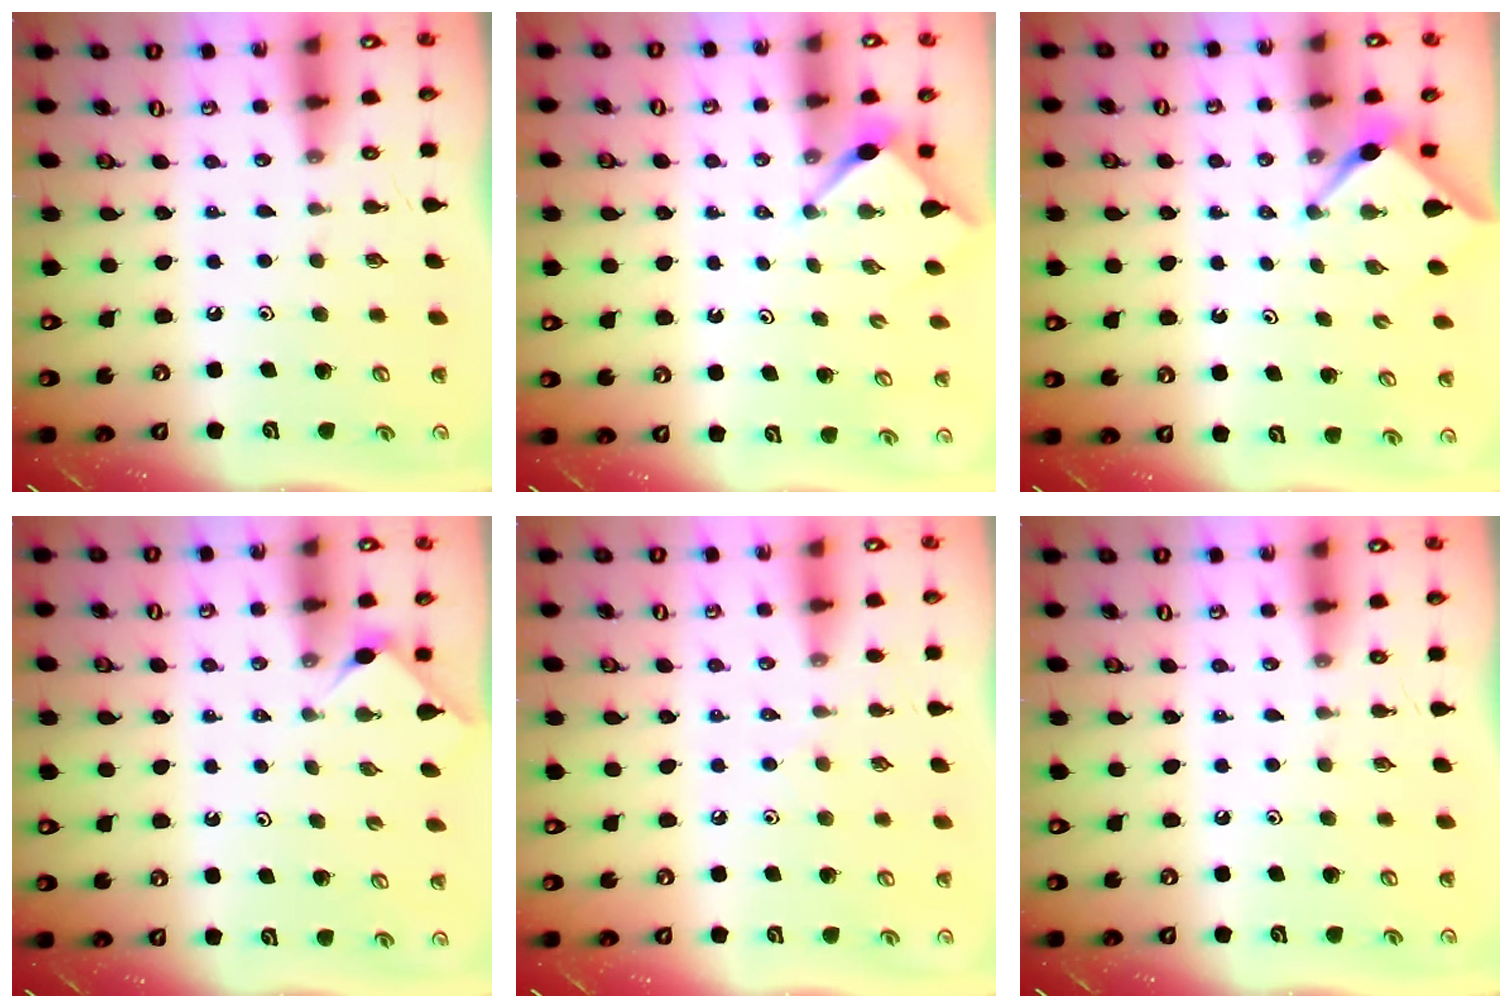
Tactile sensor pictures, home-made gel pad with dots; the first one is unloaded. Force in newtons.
{"total": 2.9, "press": 2.9, "slide": 0.3}
{"total": 2.9, "press": 2.9, "slide": 0.4}
{"total": 2.7, "press": 2.7, "slide": 0.5}
{"total": 3.4, "press": 3.4, "slide": 0.6}
{"total": 0.0}